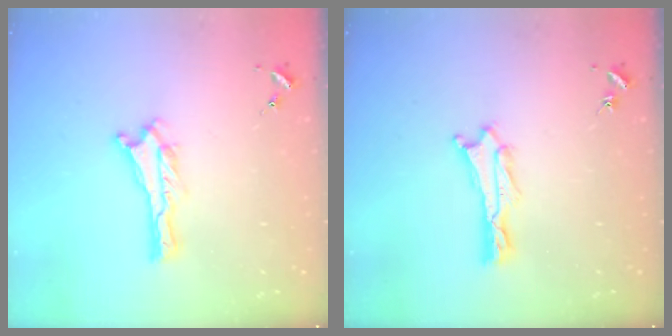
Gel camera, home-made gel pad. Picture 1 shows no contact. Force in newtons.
{"total": 1.0, "press": 1.0, "slide": 0.1}